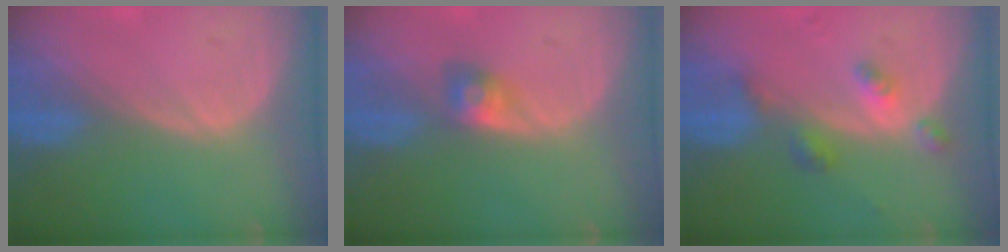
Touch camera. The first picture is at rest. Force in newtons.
{"total": 2.8, "press": 2.6, "slide": 1.1}
{"total": 4.6, "press": 4.2, "slide": 1.7}